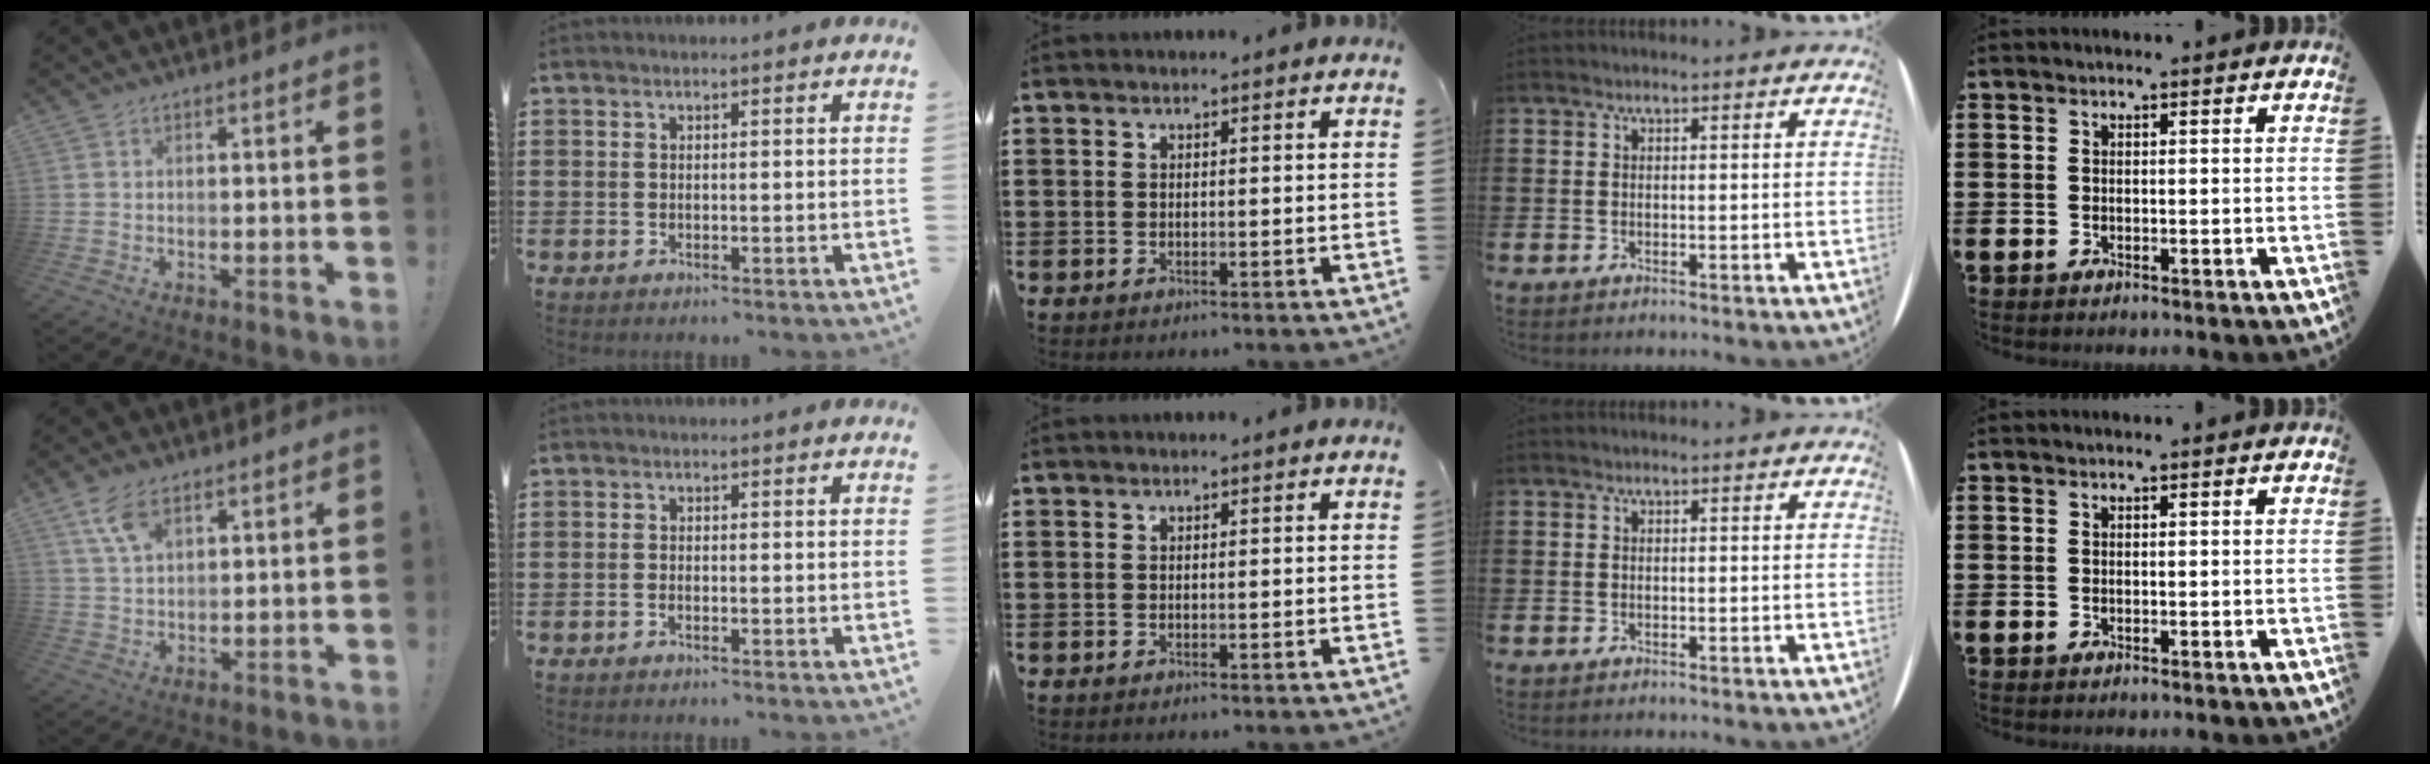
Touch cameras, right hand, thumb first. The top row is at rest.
{"thumb": {"total": 7.4, "force": [4.4, 3.5, 4.9], "torque": [-0.086, -0.016, 0.083]}, "index": {"total": 0.8, "force": [-0.5, 0.3, 0.5], "torque": [-0.011, -0.004, -0.009]}}